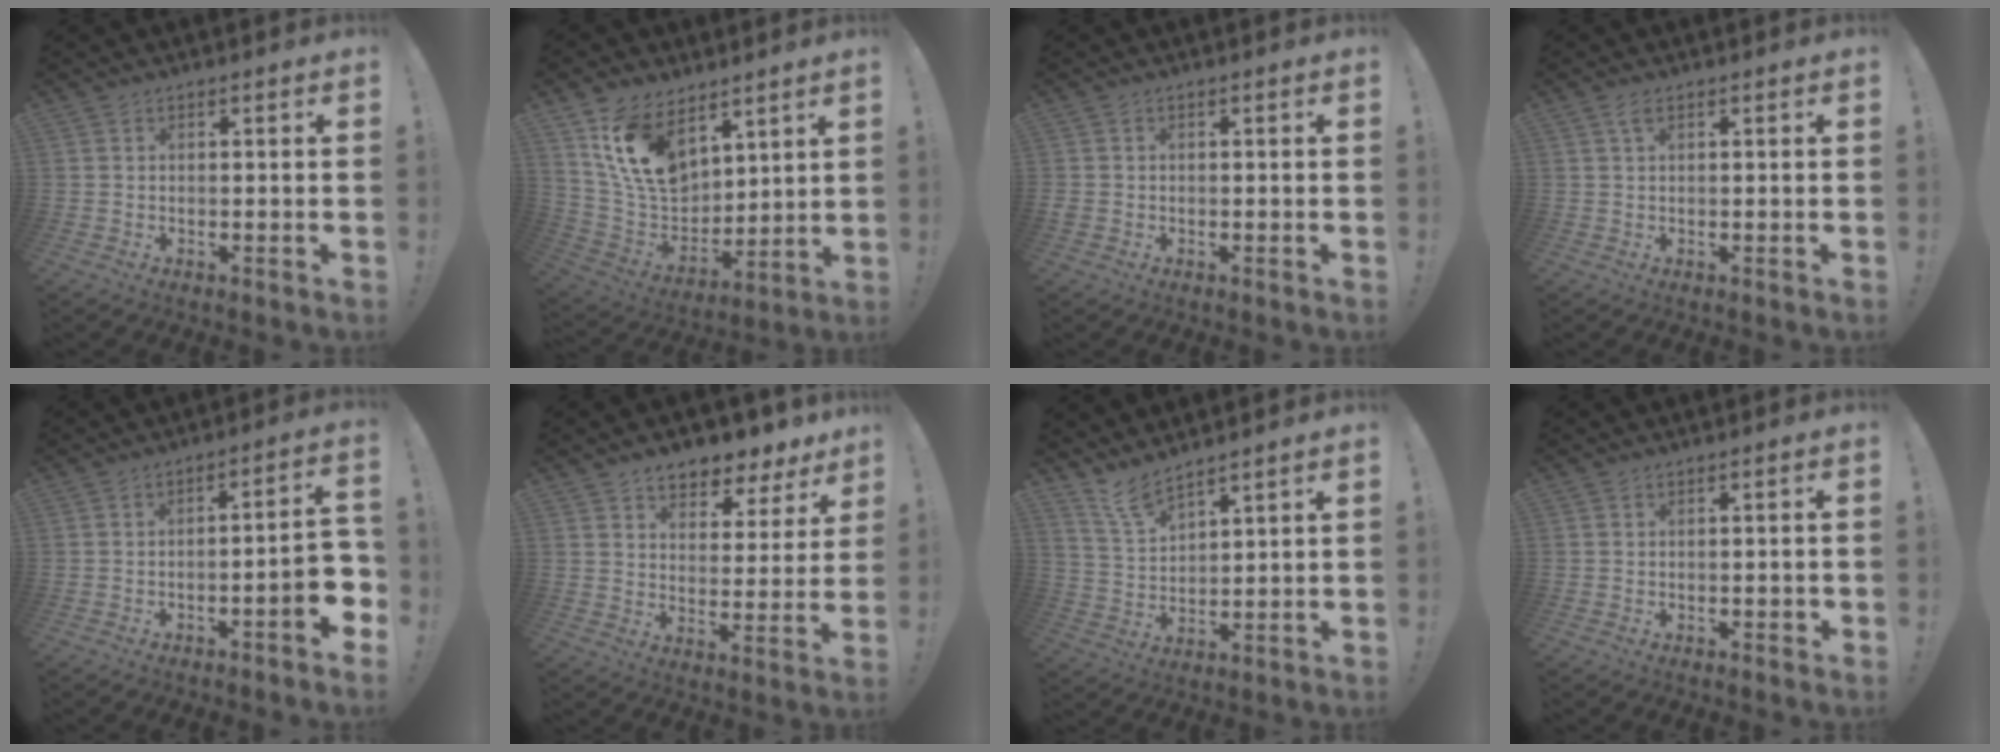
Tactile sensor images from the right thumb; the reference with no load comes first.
{"total": 16.4, "force": [9.0, 10.6, 8.6], "torque": [-0.157, -0.044, 0.178]}
{"total": 1.3, "force": [-0.4, 1.1, 0.5], "torque": [-0.016, 0.005, -0.006]}
{"total": 2.0, "force": [1.0, 0.7, 1.6], "torque": [-0.030, 0.000, 0.016]}
{"total": 8.2, "force": [-3.1, 1.1, 7.5], "torque": [-0.102, 0.004, -0.052]}
{"total": 7.1, "force": [5.9, 3.5, 1.7], "torque": [-0.021, -0.057, 0.108]}
{"total": 7.4, "force": [6.5, 1.5, 3.3], "torque": [-0.077, -0.034, 0.121]}
{"total": 1.2, "force": [-0.7, 0.3, 1.0], "torque": [-0.014, 0.003, -0.011]}